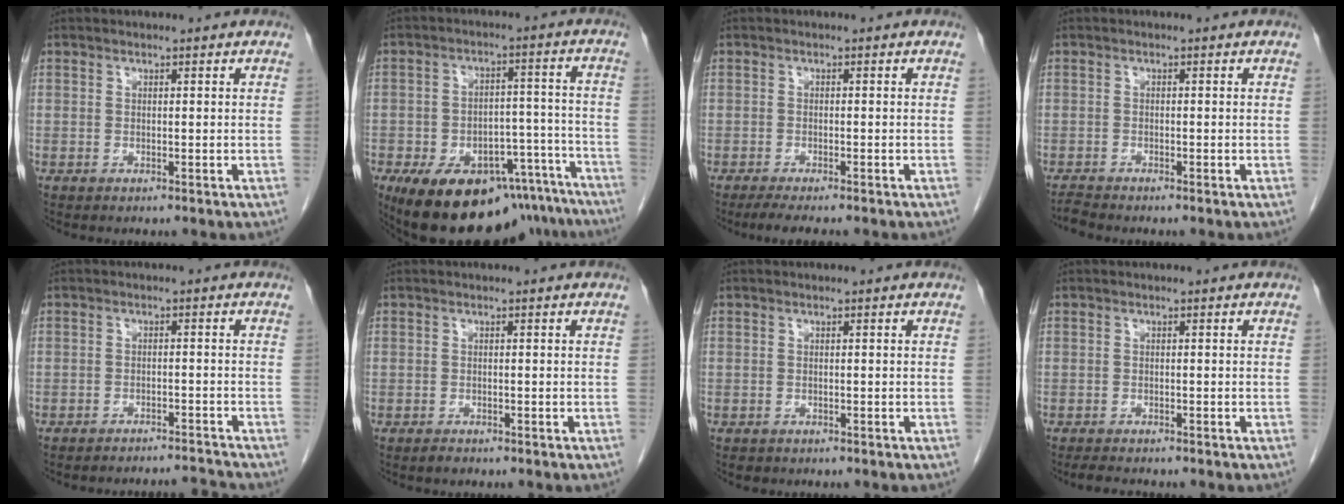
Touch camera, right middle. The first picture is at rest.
{"total": 22.4, "force": [-17.3, 10.0, 10.2], "torque": [-0.123, 0.029, -0.230]}
{"total": 4.4, "force": [-3.6, 0.4, 2.5], "torque": [-0.040, -0.011, -0.053]}
{"total": 1.2, "force": [-1.2, -0.2, 0.0], "torque": [-0.004, -0.008, -0.025]}
{"total": 5.6, "force": [-5.6, -0.1, -0.4], "torque": [0.010, 0.016, -0.080]}
{"total": 0.8, "force": [-0.7, 0.3, 0.2], "torque": [-0.008, -0.002, -0.011]}
{"total": 0.6, "force": [-0.5, 0.4, 0.0], "torque": [-0.012, 0.000, -0.007]}
{"total": 2.7, "force": [-2.4, 0.5, 1.1], "torque": [-0.023, -0.009, -0.036]}